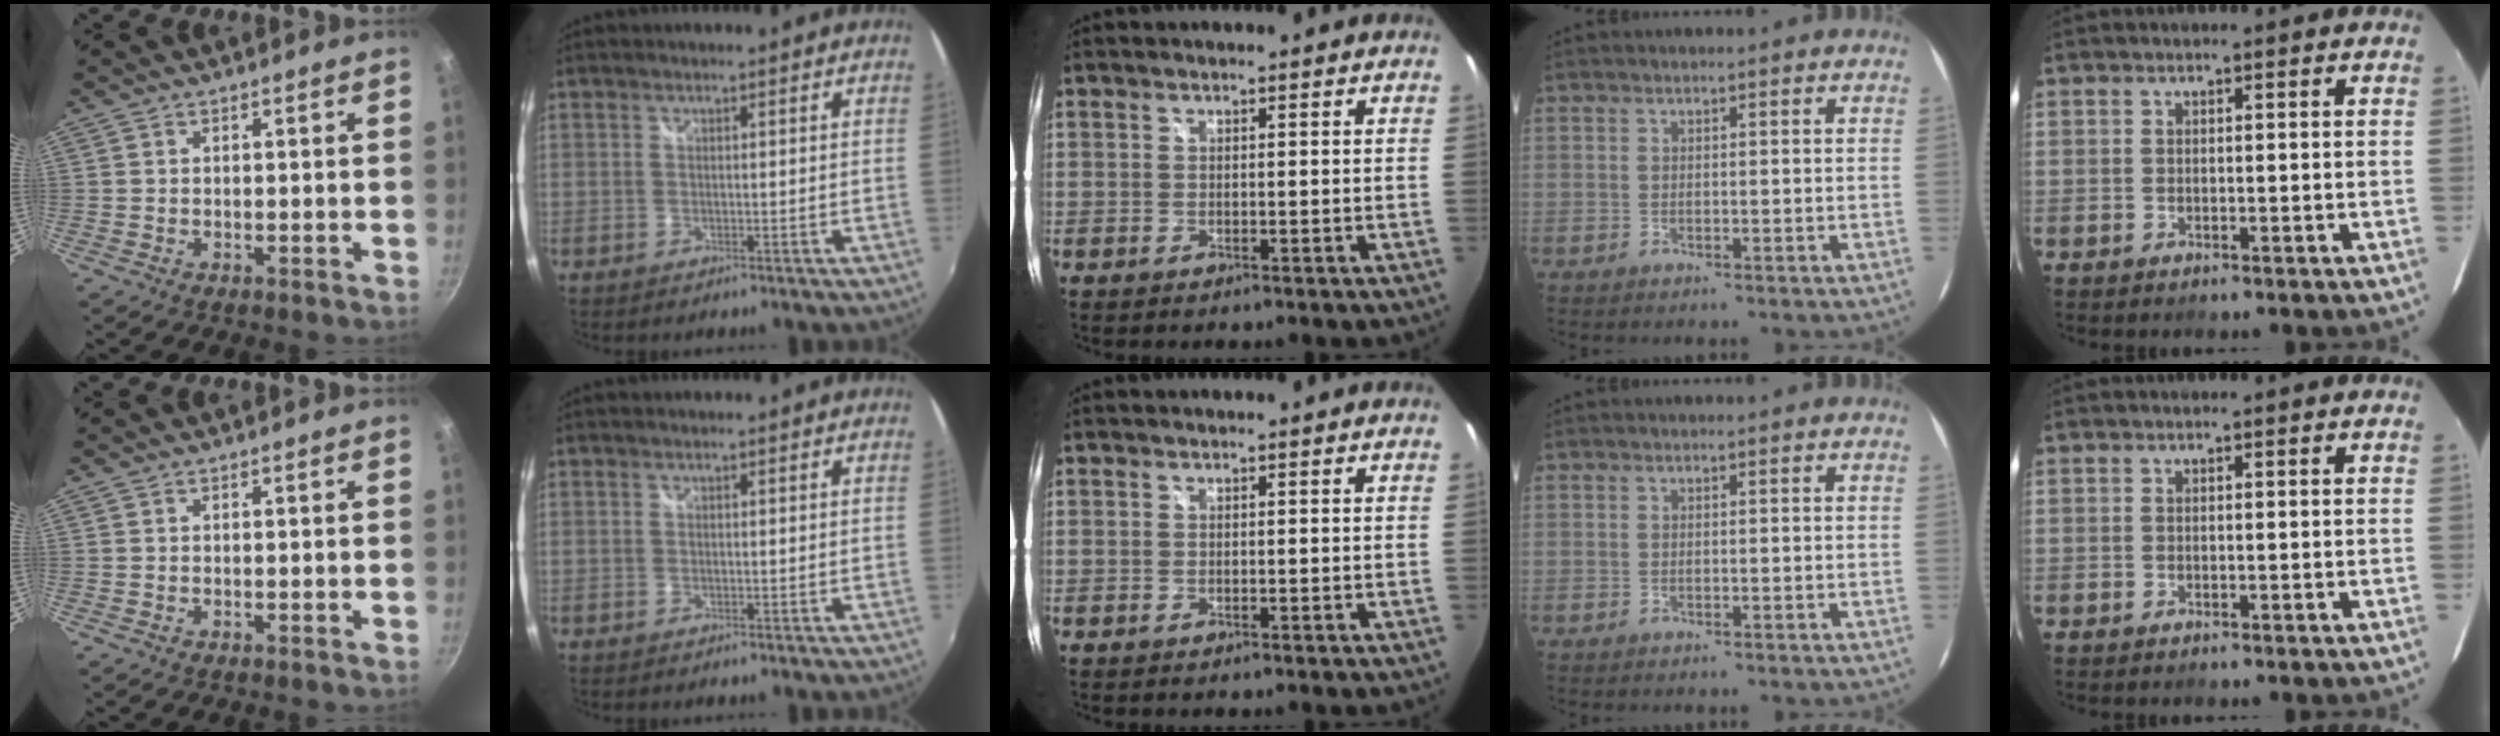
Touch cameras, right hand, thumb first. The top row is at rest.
{}